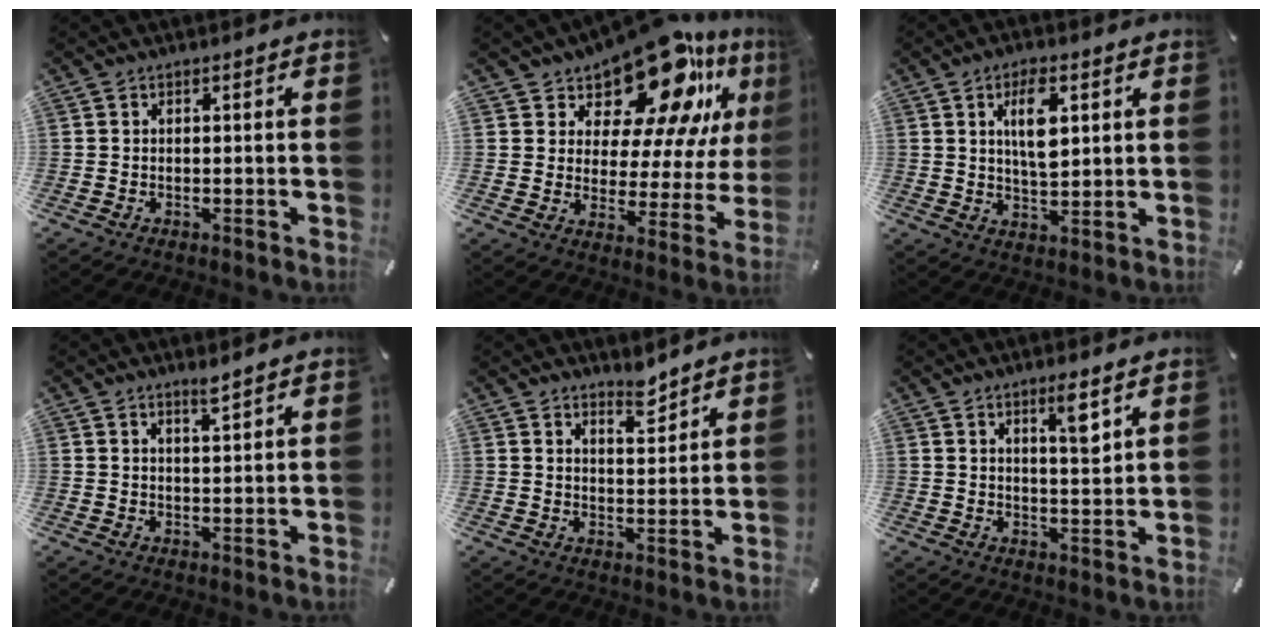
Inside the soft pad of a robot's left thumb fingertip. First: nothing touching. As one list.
[{"total": 18.0, "force": [14.1, 6.9, 8.9], "torque": [-0.148, -0.120, 0.238]}, {"total": 8.6, "force": [3.0, 3.8, 7.1], "torque": [-0.122, -0.009, 0.044]}, {"total": 2.8, "force": [2.4, 0.1, 1.6], "torque": [-0.026, -0.011, 0.041]}, {"total": 5.3, "force": [4.9, 1.6, 1.4], "torque": [0.002, -0.044, 0.083]}, {"total": 5.8, "force": [3.7, 0.9, 4.4], "torque": [-0.064, -0.024, 0.055]}]